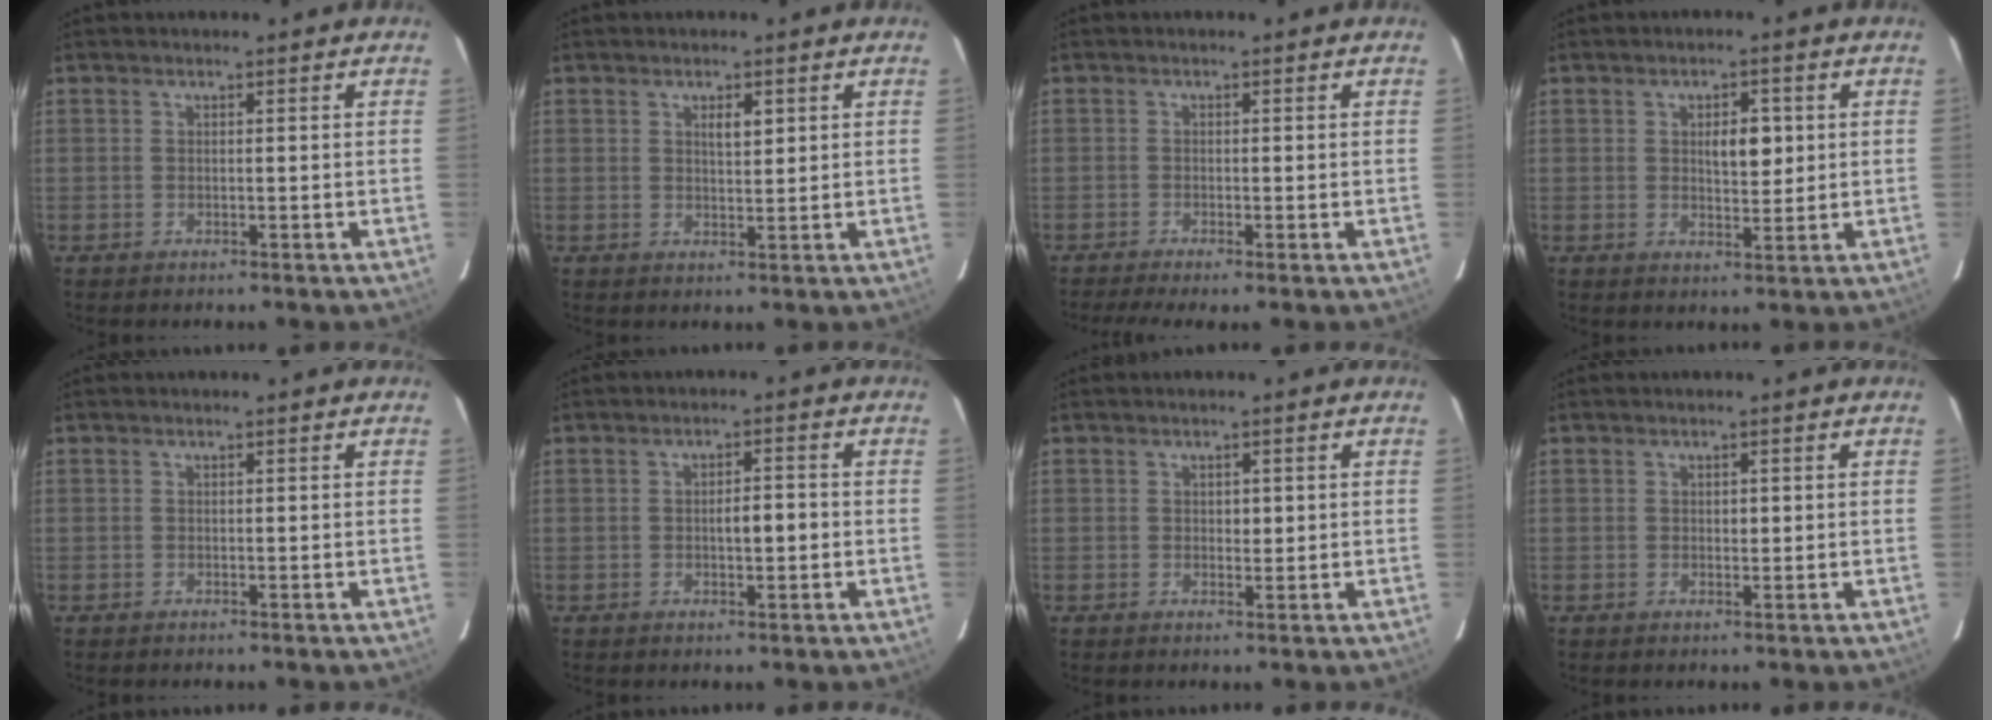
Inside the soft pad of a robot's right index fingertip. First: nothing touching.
{"total": 2.4, "force": [1.1, 0.9, 2.0], "torque": [-0.035, 0.001, 0.020]}
{"total": 4.4, "force": [-3.1, 0.5, 3.1], "torque": [-0.055, -0.012, -0.053]}
{"total": 4.5, "force": [1.0, 2.0, 3.9], "torque": [-0.059, 0.001, 0.019]}
{"total": 0.0}
{"total": 3.1, "force": [-0.4, 0.9, 2.9], "torque": [-0.047, 0.003, -0.005]}
{"total": 1.4, "force": [0.3, 0.9, 1.0], "torque": [-0.011, -0.001, 0.005]}
{"total": 1.0, "force": [0.2, 0.6, 0.7], "torque": [-0.009, 0.001, 0.003]}